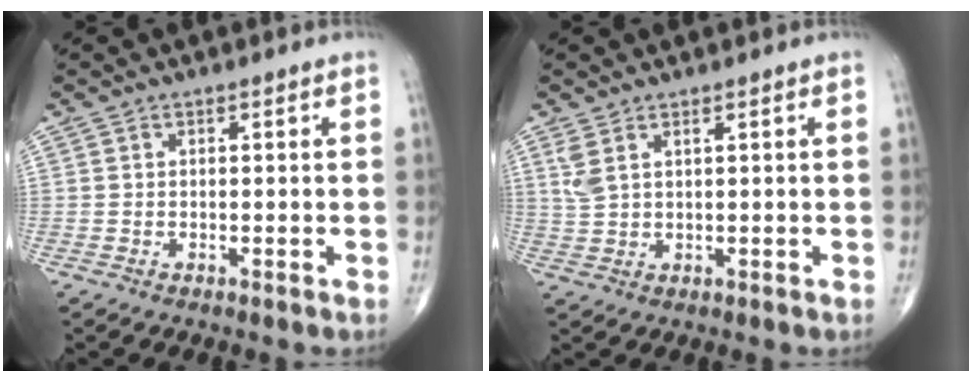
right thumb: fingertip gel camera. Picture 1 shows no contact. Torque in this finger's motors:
{"motor_torque": [-0.22, 0.24, 0.67, 0.28, 0.01]}